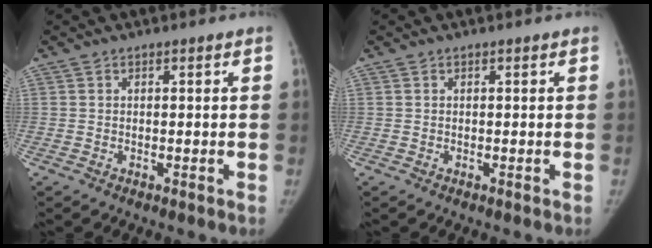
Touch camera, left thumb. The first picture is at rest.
{"total": 0.0}